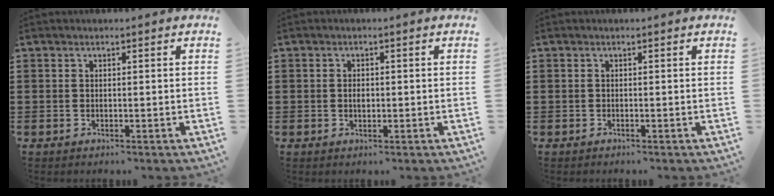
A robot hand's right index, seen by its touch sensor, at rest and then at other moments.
{"total": 1.5, "force": [-0.1, 0.8, 1.2], "torque": [-0.025, 0.003, -0.002]}
{"total": 0.0}